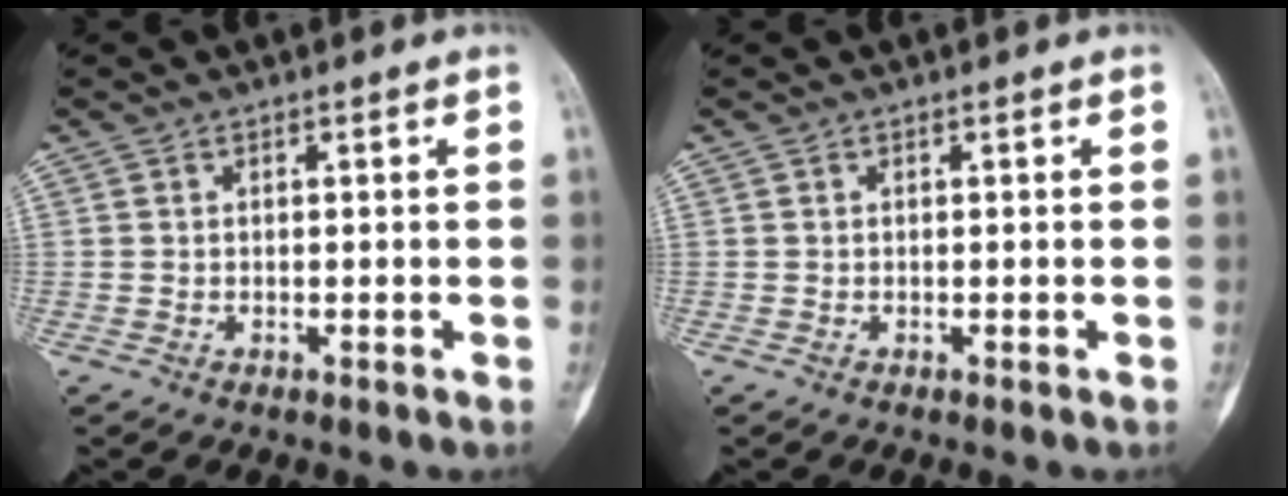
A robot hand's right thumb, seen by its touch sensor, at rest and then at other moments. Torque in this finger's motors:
{"motor_torque": [-0.40, 0.55, -0.08, 0.04, 0.03]}